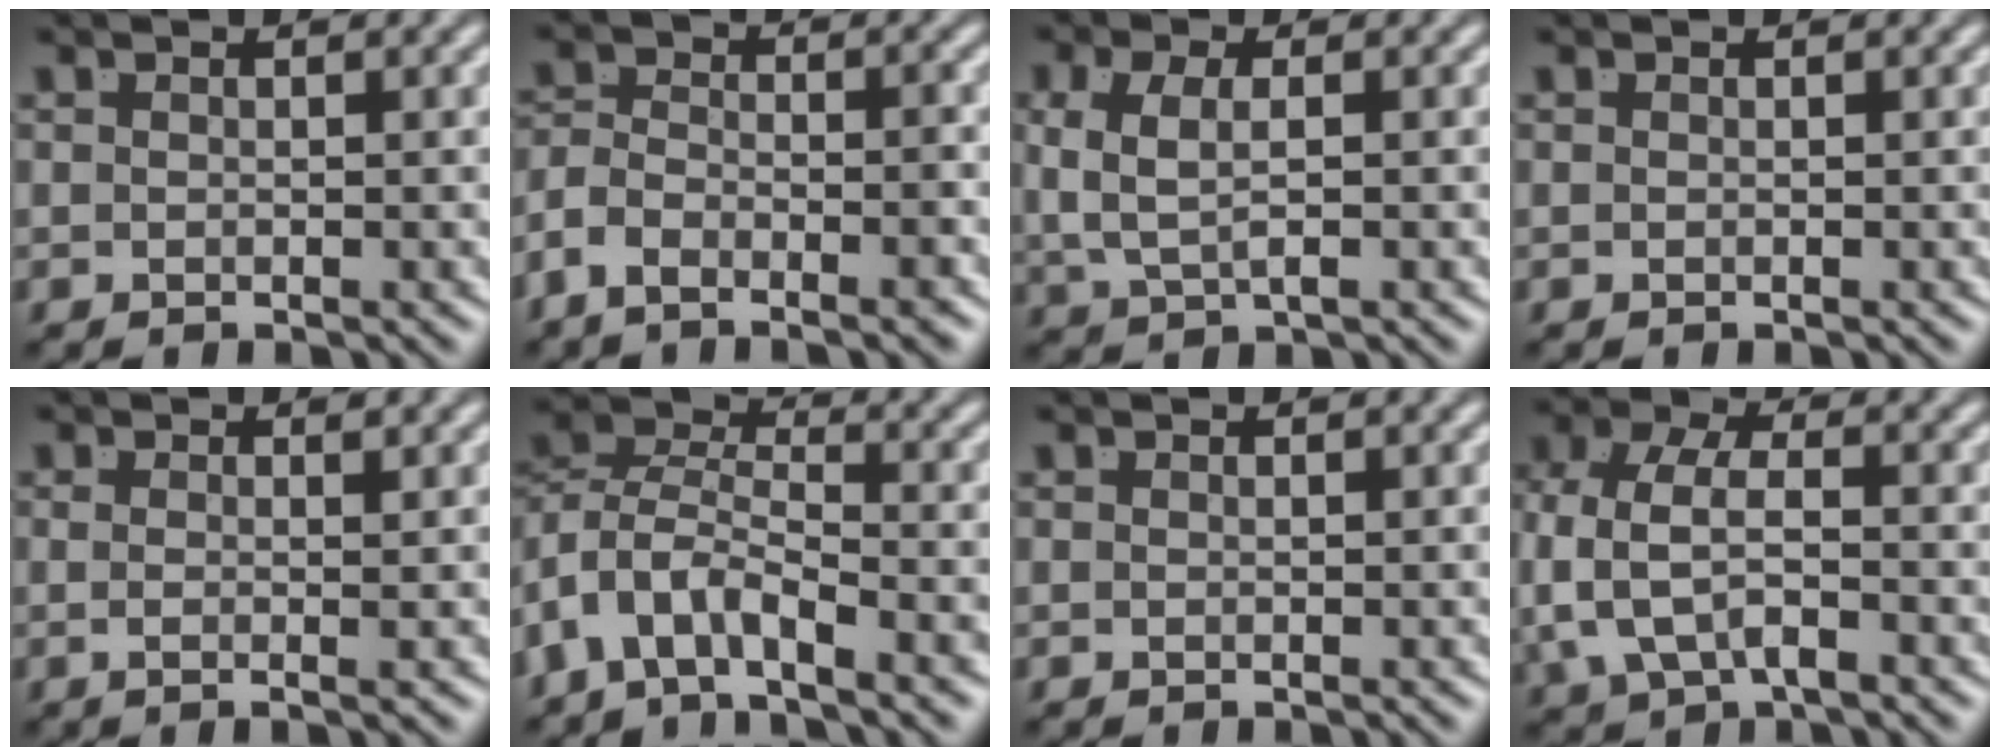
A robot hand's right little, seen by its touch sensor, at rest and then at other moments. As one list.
[{"total": 4.1, "force": [-2.3, 2.5, 2.3], "torque": [-0.055, -0.018, -0.038]}, {"total": 4.0, "force": [0.4, 2.5, 3.2], "torque": [-0.077, -0.005, 0.013]}, {"total": 0.0}, {"total": 1.7, "force": [-0.3, -0.9, 1.5], "torque": [-0.022, -0.014, 0.003]}, {"total": 8.3, "force": [-1.6, 6.9, 4.4], "torque": [-0.115, -0.027, -0.037]}, {"total": 0.0}, {"total": 5.9, "force": [-0.3, 4.1, 4.1], "torque": [-0.106, -0.017, 0.002]}]